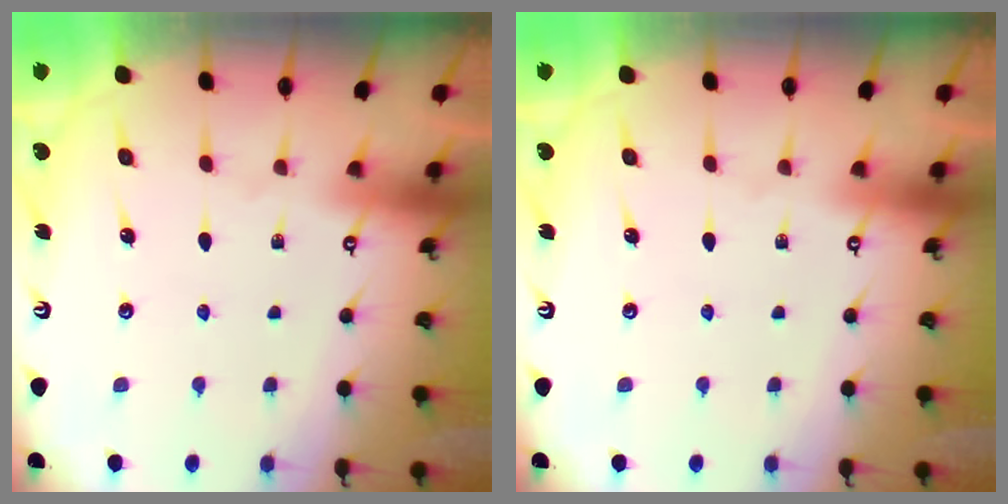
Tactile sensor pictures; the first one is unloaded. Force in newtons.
{"total": 0.0}